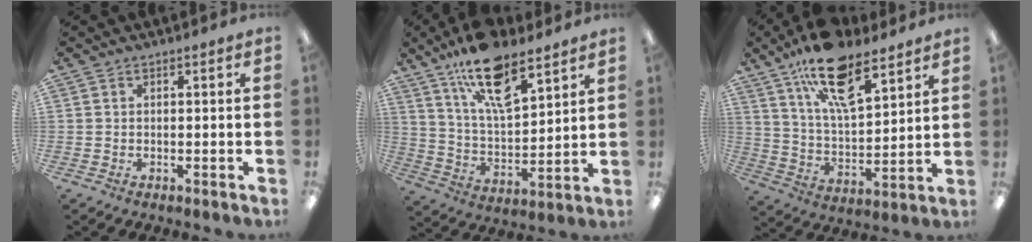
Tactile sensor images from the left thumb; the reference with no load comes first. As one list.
[{"total": 17.2, "force": [11.7, 6.6, 10.8], "torque": [-0.185, -0.055, 0.201]}, {"total": 17.8, "force": [11.8, 7.1, 11.3], "torque": [-0.192, -0.053, 0.203]}]